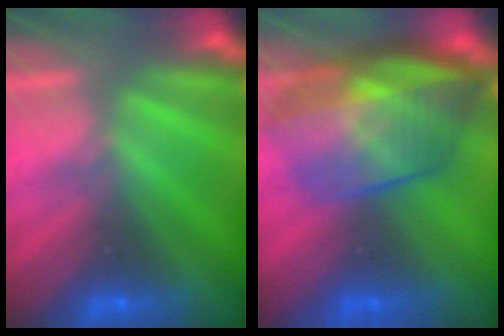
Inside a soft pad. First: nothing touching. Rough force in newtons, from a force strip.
{"total": 7.6}